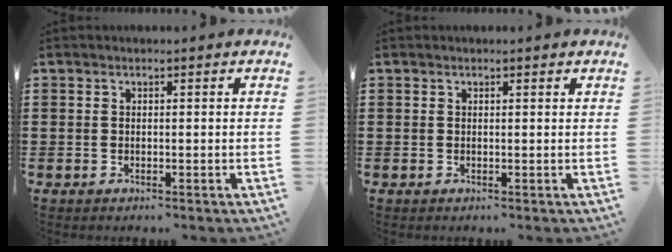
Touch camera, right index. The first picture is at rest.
{"total": 0.0}